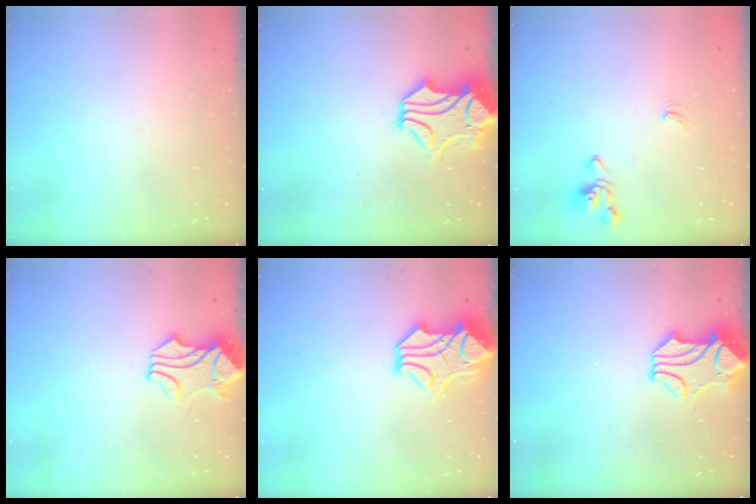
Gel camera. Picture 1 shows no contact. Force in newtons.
{"total": 2.3, "press": 1.9, "slide": 1.3}
{"total": 1.3, "press": 1.3, "slide": 0.5}
{"total": 1.4, "press": 1.4, "slide": 0.3}
{"total": 7.1, "press": 6.9, "slide": 1.8}
{"total": 1.5, "press": 0.9, "slide": 1.2}